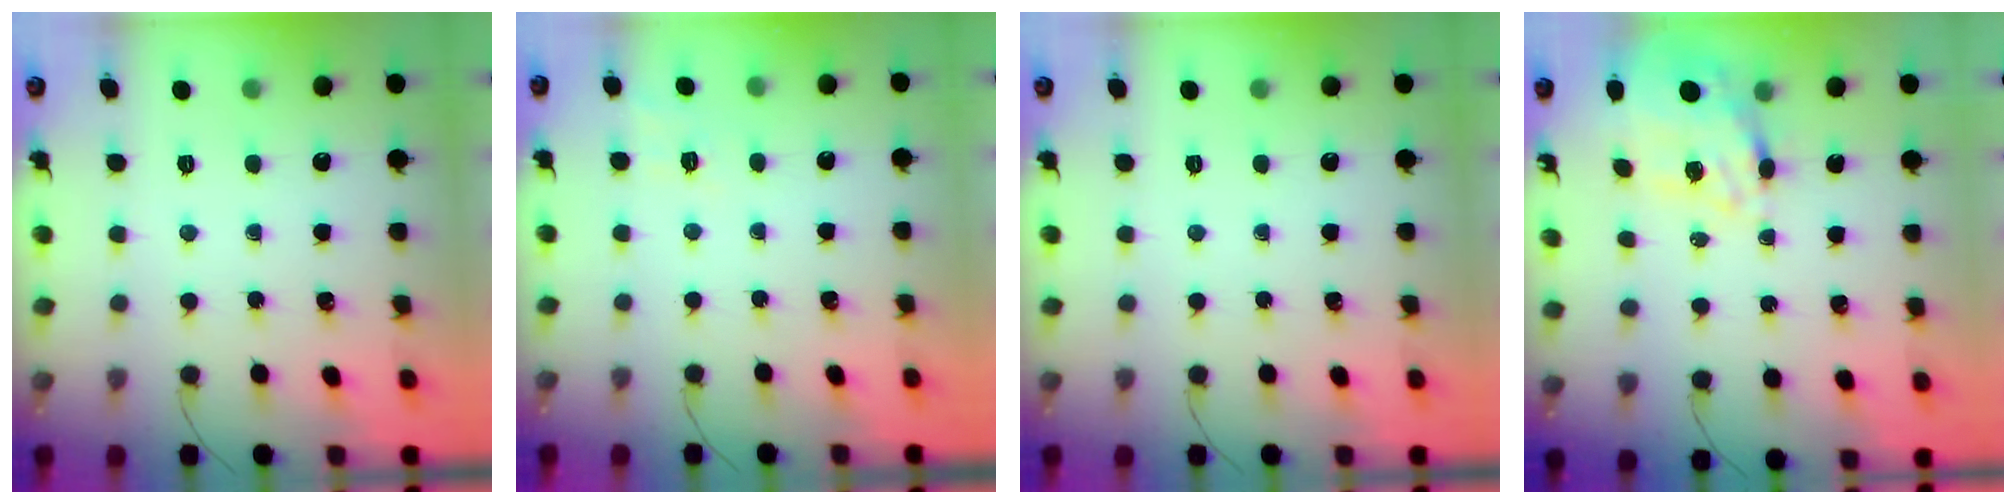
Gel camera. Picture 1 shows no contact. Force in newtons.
{"total": 6.1, "press": 5.8, "slide": 1.8}
{"total": 0.0}
{"total": 12.2, "press": 11.5, "slide": 4.2}